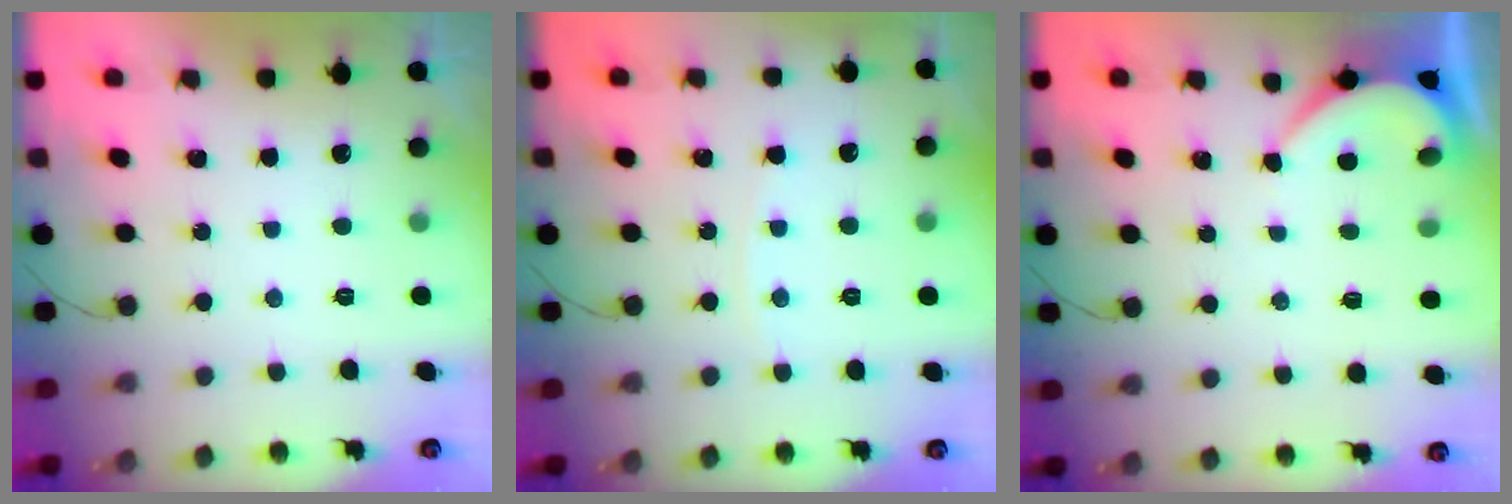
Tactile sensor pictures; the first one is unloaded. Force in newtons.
{"total": 2.7, "press": 2.7, "slide": 0.5}
{"total": 3.5, "press": 3.5, "slide": 0.4}